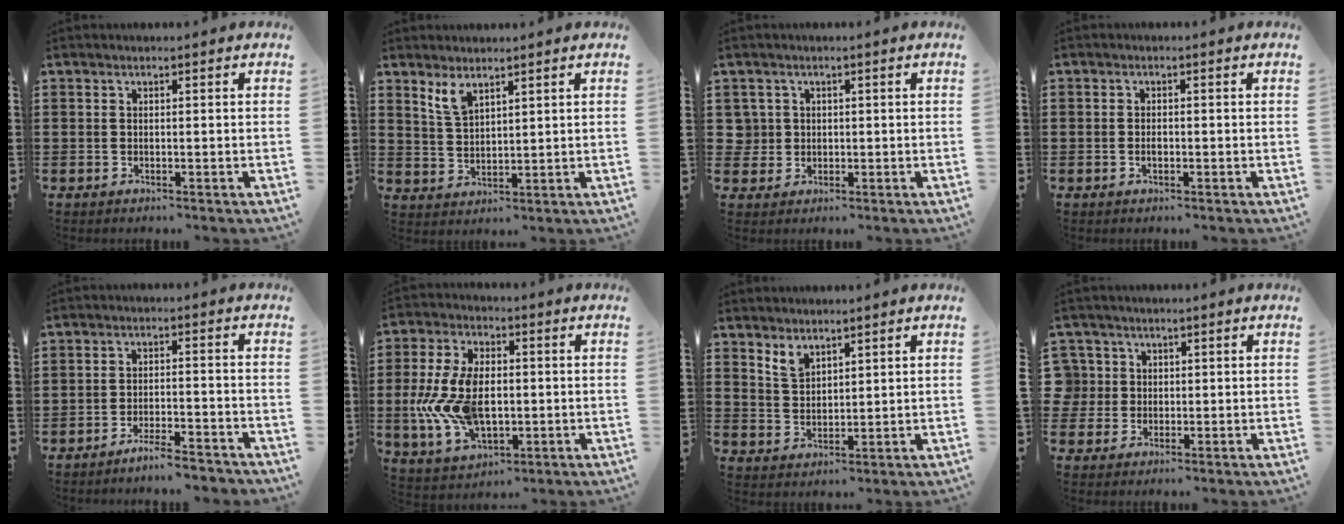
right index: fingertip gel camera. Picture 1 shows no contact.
{"total": 3.9, "force": [2.7, 1.5, 2.4], "torque": [-0.054, 0.003, 0.050]}
{"total": 2.4, "force": [0.3, 2.4, 0.4], "torque": [-0.029, 0.003, 0.002]}
{"total": 1.2, "force": [-0.2, 0.5, 1.1], "torque": [-0.024, -0.003, -0.003]}
{"total": 4.0, "force": [-3.8, 0.0, 1.3], "torque": [-0.023, 0.002, -0.074]}
{"total": 11.8, "force": [-1.0, 6.9, 9.5], "torque": [-0.223, -0.002, -0.017]}
{"total": 3.3, "force": [2.6, 1.6, 1.0], "torque": [-0.028, 0.000, 0.051]}
{"total": 3.6, "force": [0.6, 3.5, 0.3], "torque": [-0.024, 0.012, 0.009]}